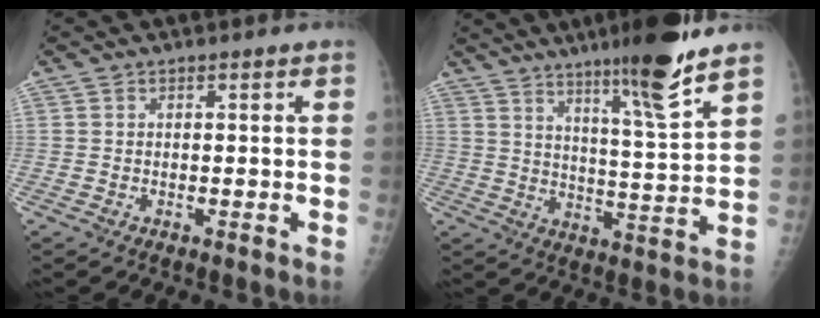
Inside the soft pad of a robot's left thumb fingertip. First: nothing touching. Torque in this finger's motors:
{"motor_torque": [3.25, 1.76, 1.17, -0.61, 0.28]}